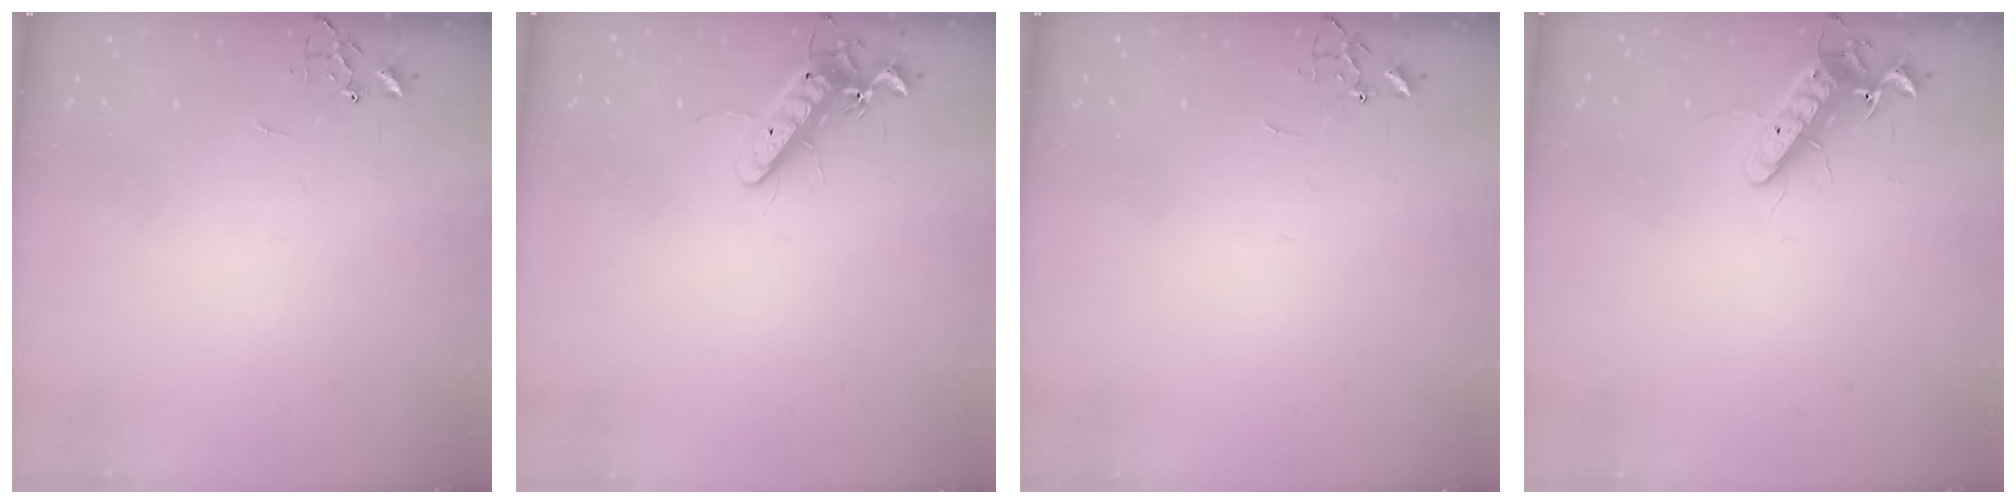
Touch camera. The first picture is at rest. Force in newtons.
{"total": 12.2, "press": 12.1, "slide": 1.0}
{"total": 0.0}
{"total": 11.3, "press": 11.2, "slide": 0.9}